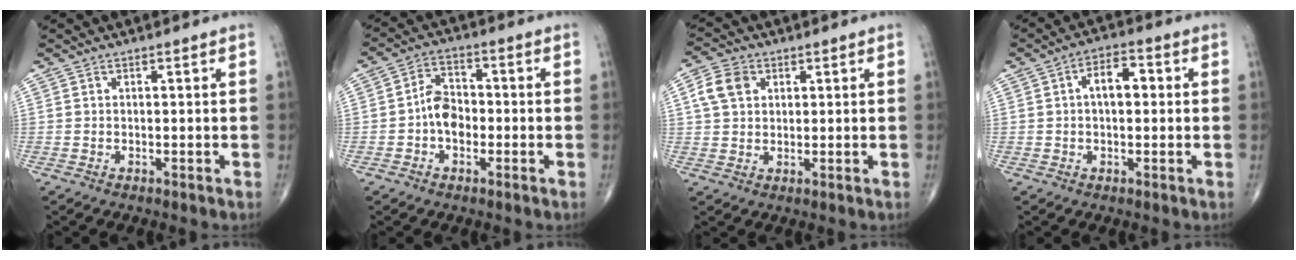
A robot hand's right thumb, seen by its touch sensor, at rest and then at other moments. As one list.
[{"total": 6.2, "force": [-1.4, 4.4, 4.1], "torque": [-0.054, 0.024, -0.036]}, {"total": 6.3, "force": [1.9, 4.7, 3.6], "torque": [-0.060, 0.006, 0.034]}, {"total": 5.9, "force": [0.6, 3.3, 4.9], "torque": [-0.068, 0.019, 0.002]}]